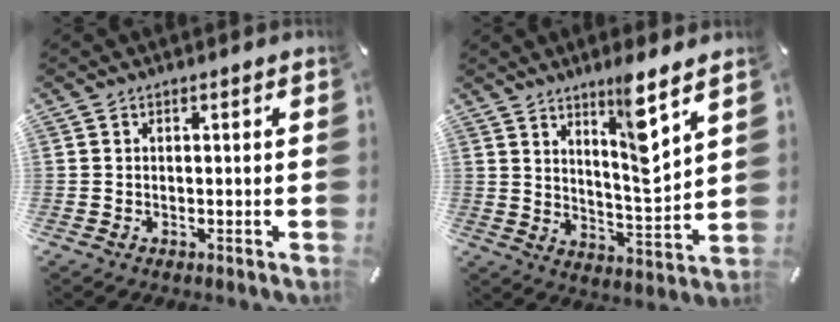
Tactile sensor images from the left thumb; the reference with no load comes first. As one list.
[{"total": 10.6, "force": [7.4, 1.9, 7.4], "torque": [-0.108, -0.058, 0.122]}]